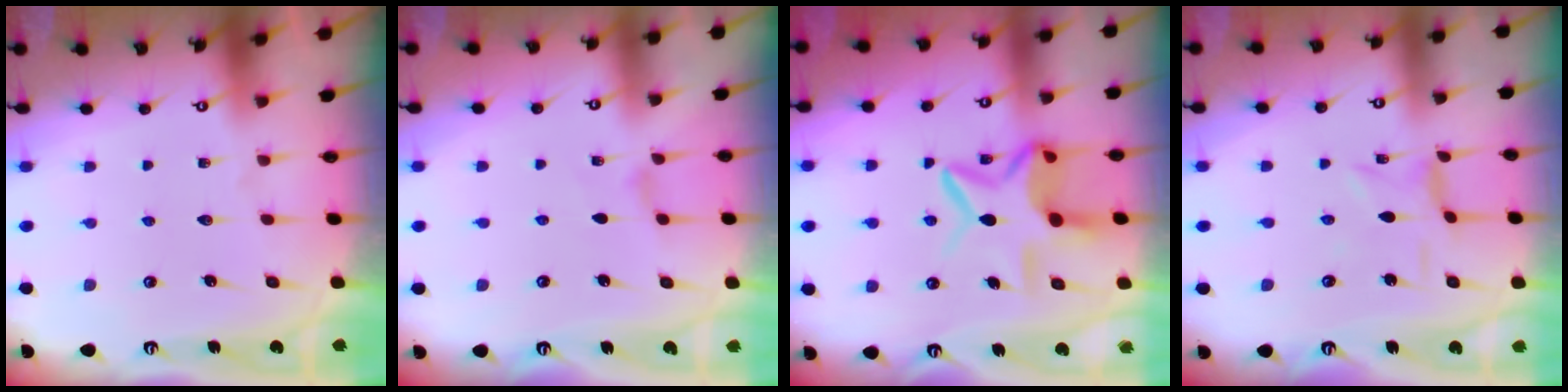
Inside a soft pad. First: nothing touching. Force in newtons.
{"total": 1.5, "press": 1.4, "slide": 0.4}
{"total": 11.0, "press": 11.0, "slide": 1.0}
{"total": 0.6, "press": 0.5, "slide": 0.3}